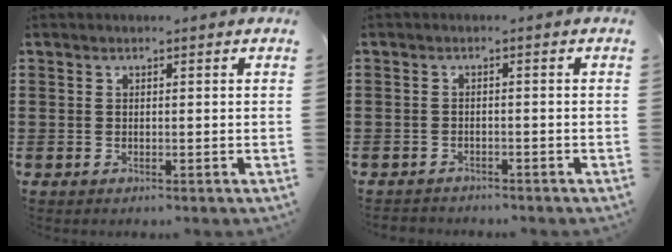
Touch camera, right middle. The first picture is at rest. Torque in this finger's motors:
{"motor_torque": [0.79, -0.37, 0.06, 0.04]}